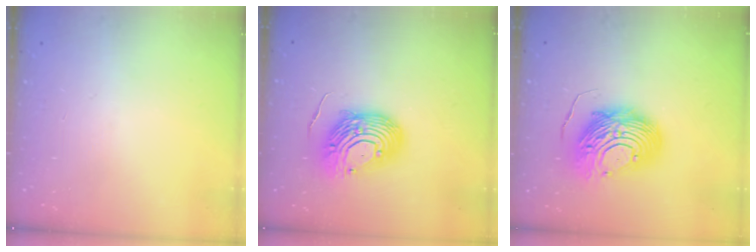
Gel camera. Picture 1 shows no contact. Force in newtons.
{"total": 14.3, "press": 14.2, "slide": 1.4}
{"total": 13.7, "press": 13.7, "slide": 1.3}